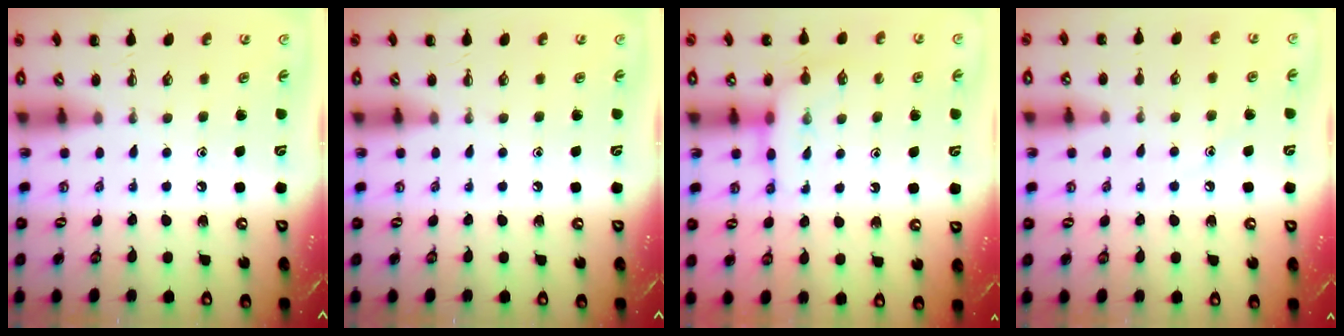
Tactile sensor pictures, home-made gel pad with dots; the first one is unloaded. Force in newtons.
{"total": 0.0}
{"total": 8.3, "press": 8.3, "slide": 0.7}
{"total": 7.6, "press": 7.3, "slide": 2.1}